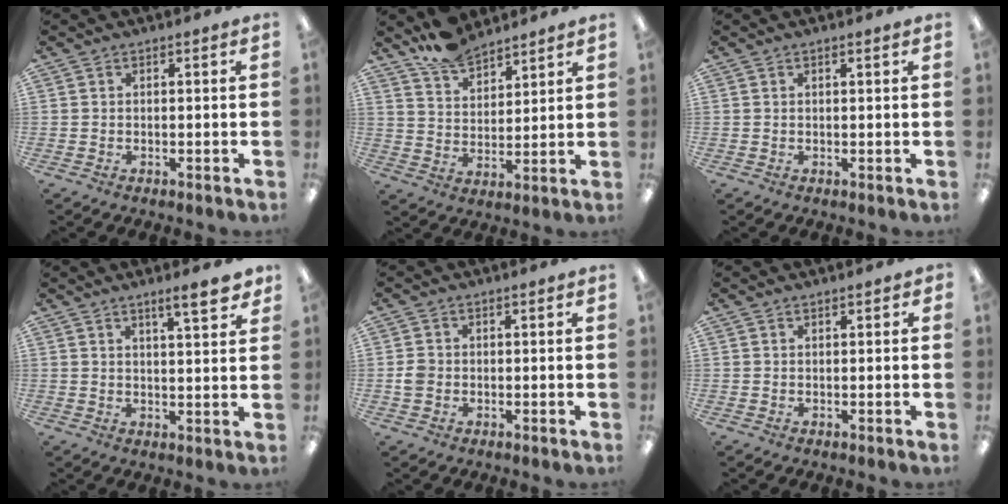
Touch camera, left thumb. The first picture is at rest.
{"total": 9.7, "force": [8.5, 3.8, 2.9], "torque": [-0.058, -0.051, 0.159]}
{"total": 1.1, "force": [0.7, 0.1, 0.9], "torque": [-0.017, 0.000, 0.011]}
{"total": 6.6, "force": [4.9, 1.4, 4.3], "torque": [-0.055, -0.030, 0.076]}
{"total": 2.3, "force": [-0.3, 2.0, 1.0], "torque": [-0.017, 0.004, -0.006]}
{"total": 0.8, "force": [0.6, 0.3, 0.4], "torque": [-0.009, 0.000, 0.011]}